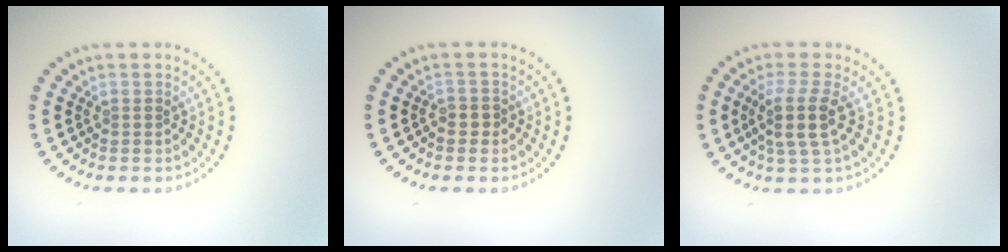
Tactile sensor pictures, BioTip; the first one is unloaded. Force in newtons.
{"total": 0.7, "press": 0.7, "slide": 0.3}
{"total": 3.3, "press": 2.7, "slide": 1.9}